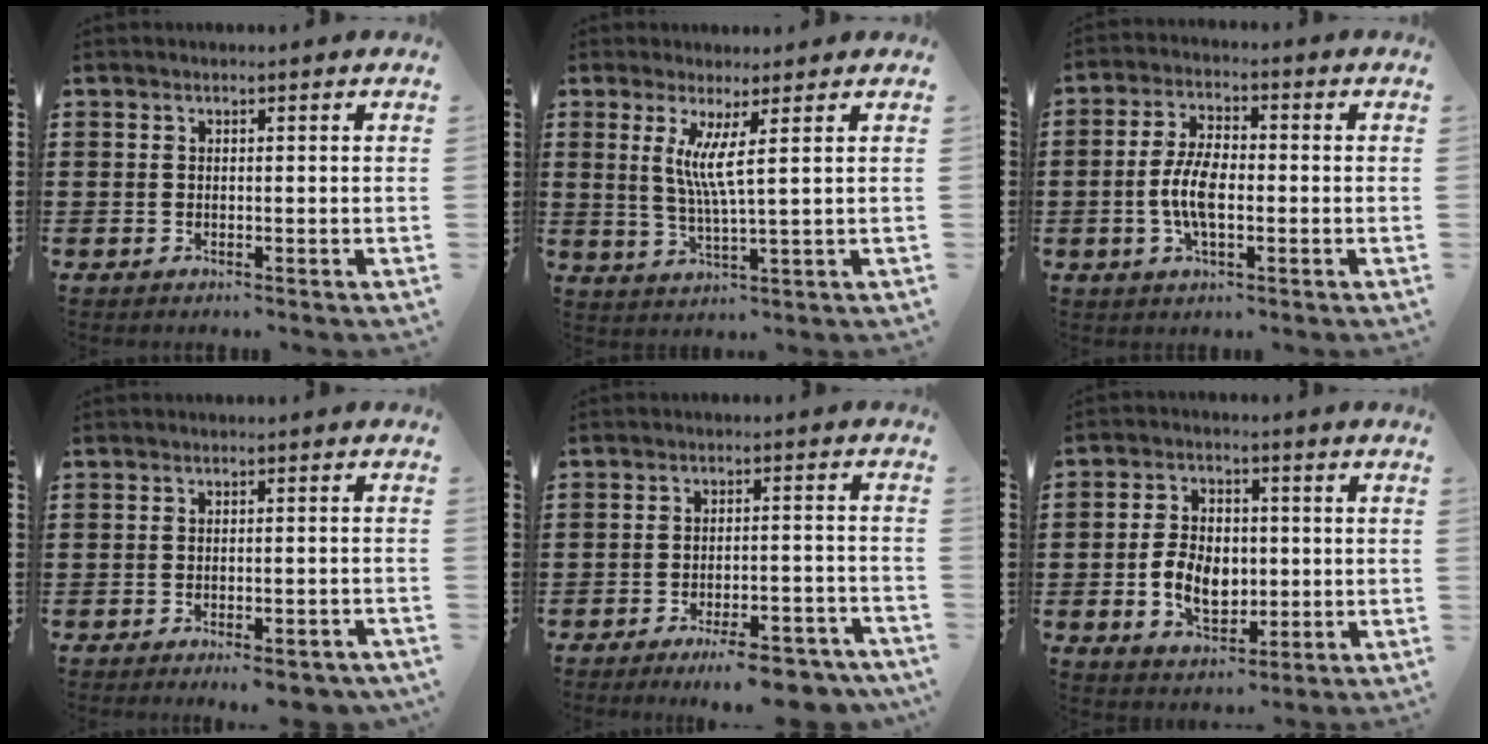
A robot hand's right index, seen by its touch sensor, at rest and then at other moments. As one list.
[{"total": 5.4, "force": [1.8, -0.3, 5.1], "torque": [-0.105, -0.011, 0.031]}, {"total": 6.6, "force": [-1.1, 3.0, 5.8], "torque": [-0.137, -0.005, -0.029]}, {"total": 2.6, "force": [-2.1, 0.2, 1.4], "torque": [-0.022, 0.002, -0.039]}, {"total": 6.9, "force": [-5.7, 0.7, 3.8], "torque": [-0.055, 0.000, -0.099]}, {"total": 7.1, "force": [-0.8, 5.0, 5.0], "torque": [-0.104, 0.007, -0.019]}]